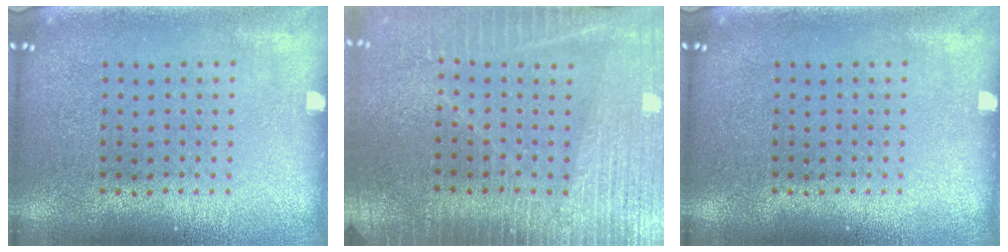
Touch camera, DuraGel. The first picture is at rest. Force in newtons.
{"total": 3.5, "press": 3.3, "slide": 1.3}
{"total": 0.0}